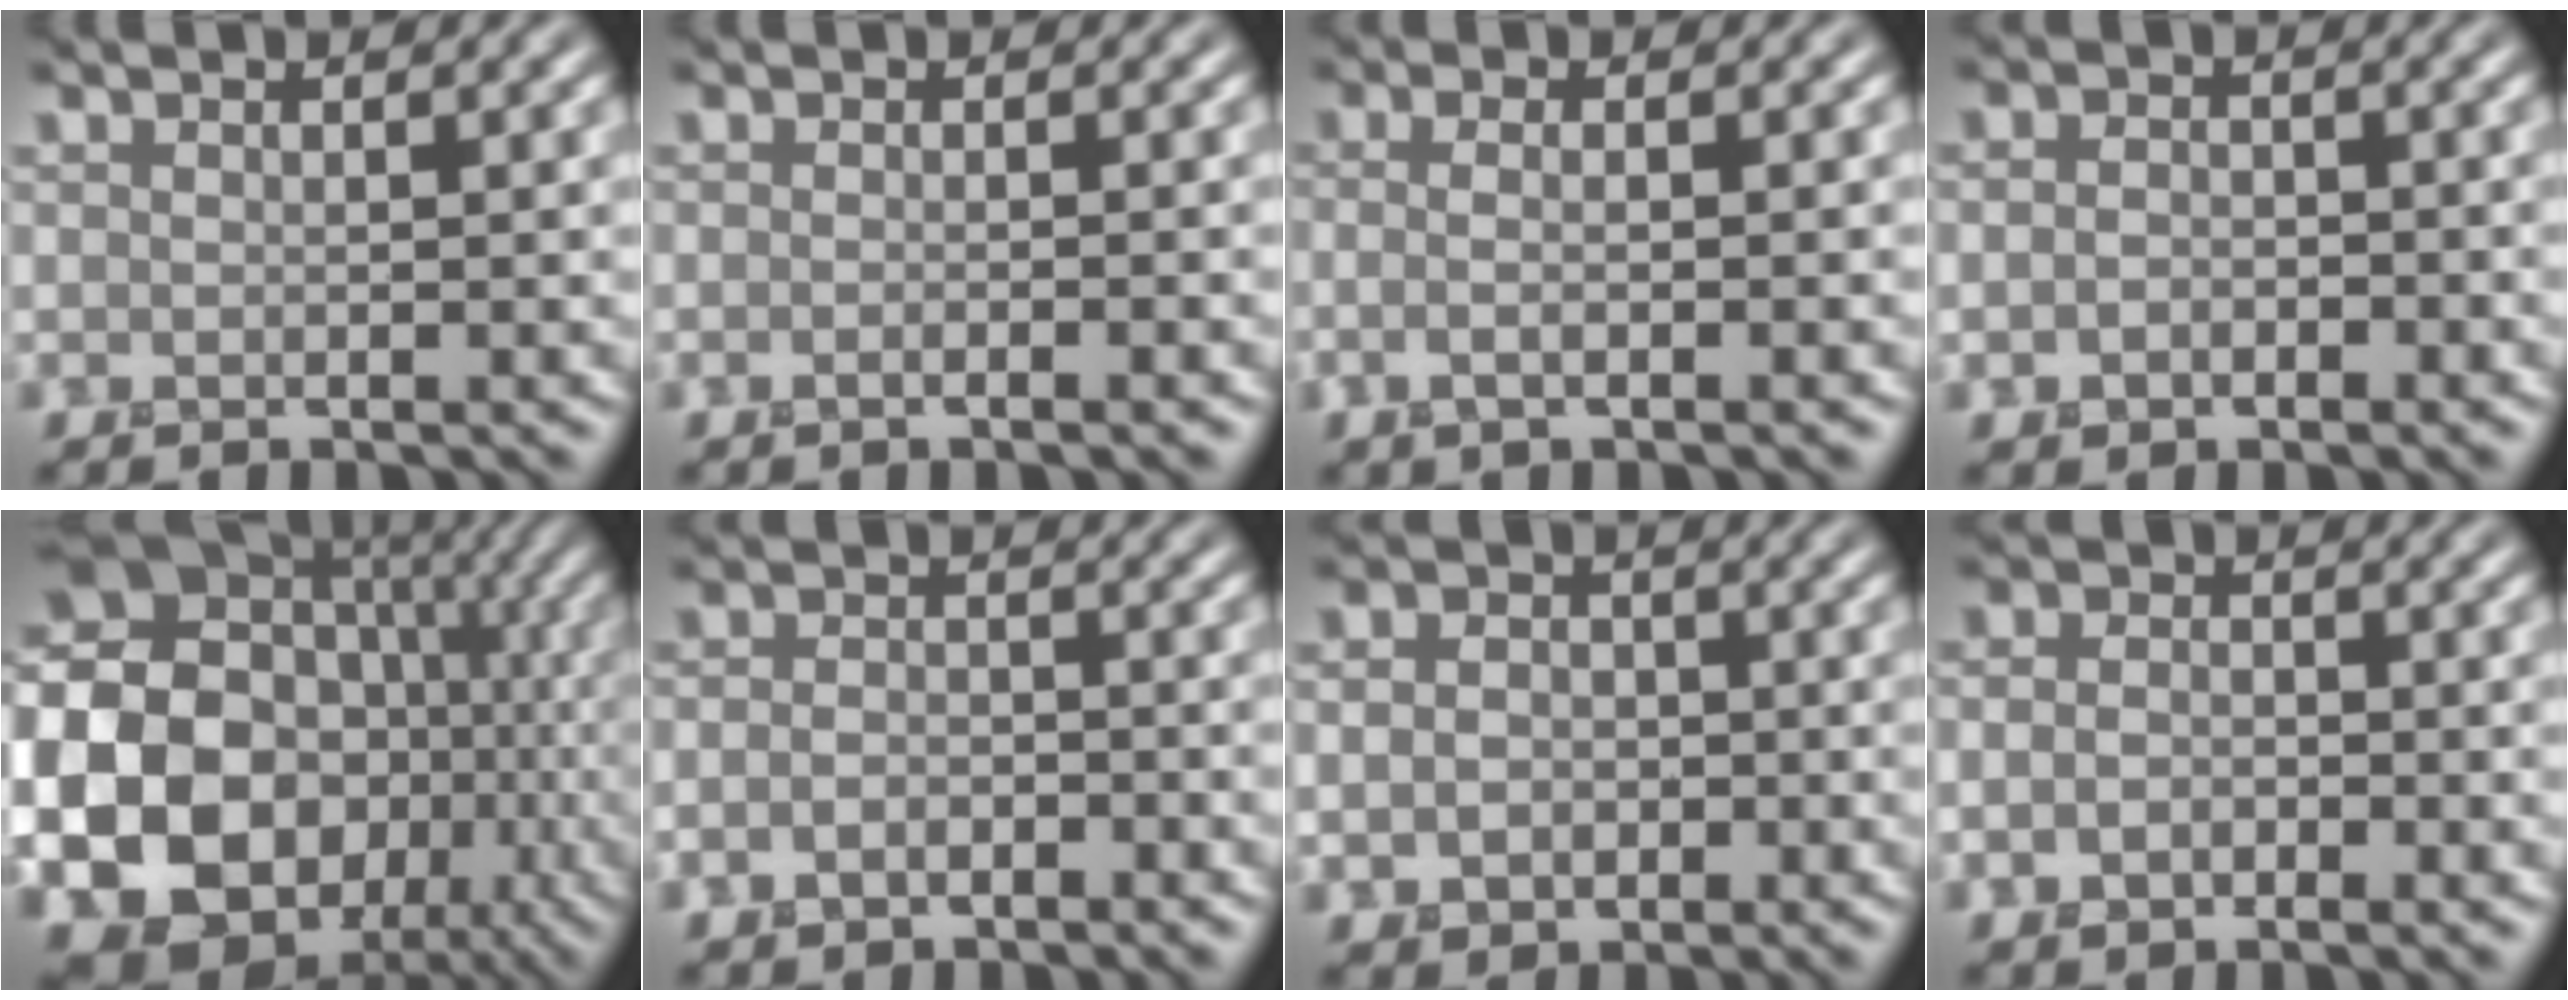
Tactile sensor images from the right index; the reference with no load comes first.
{"total": 2.0, "force": [-0.6, 0.8, 1.7], "torque": [-0.001, 0.002, -0.020]}
{"total": 3.2, "force": [-0.4, 1.3, 2.9], "torque": [-0.035, -0.001, -0.016]}
{"total": 1.9, "force": [-0.6, 1.4, 1.1], "torque": [-0.021, 0.000, -0.015]}
{"total": 25.9, "force": [-6.1, 22.9, 10.4], "torque": [-0.220, -0.040, -0.120]}
{"total": 2.3, "force": [-1.1, 1.6, 1.3], "torque": [-0.023, 0.001, -0.026]}
{"total": 3.4, "force": [-0.6, 2.8, 1.9], "torque": [-0.025, -0.007, -0.014]}
{"total": 2.9, "force": [-0.8, 2.1, 1.9], "torque": [-0.016, 0.002, -0.025]}